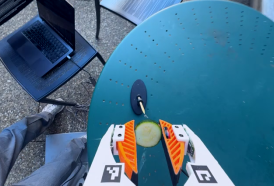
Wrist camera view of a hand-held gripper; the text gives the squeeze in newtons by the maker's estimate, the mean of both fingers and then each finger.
{"total": 11.6, "left": 11.7, "right": 11.6}